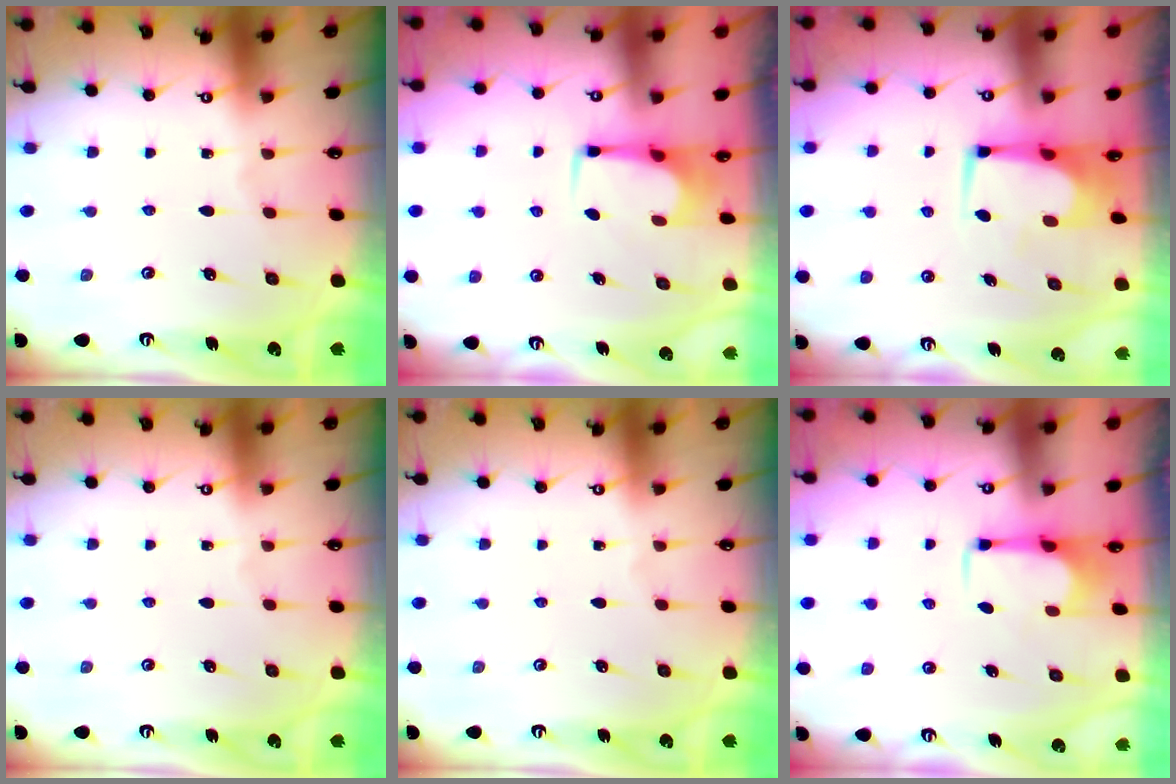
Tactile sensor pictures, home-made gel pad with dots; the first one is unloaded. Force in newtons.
{"total": 2.5, "press": 2.5, "slide": 0.4}
{"total": 1.0, "press": 0.9, "slide": 0.2}
{"total": 0.0}
{"total": 0.0}
{"total": 2.6, "press": 2.5, "slide": 0.9}